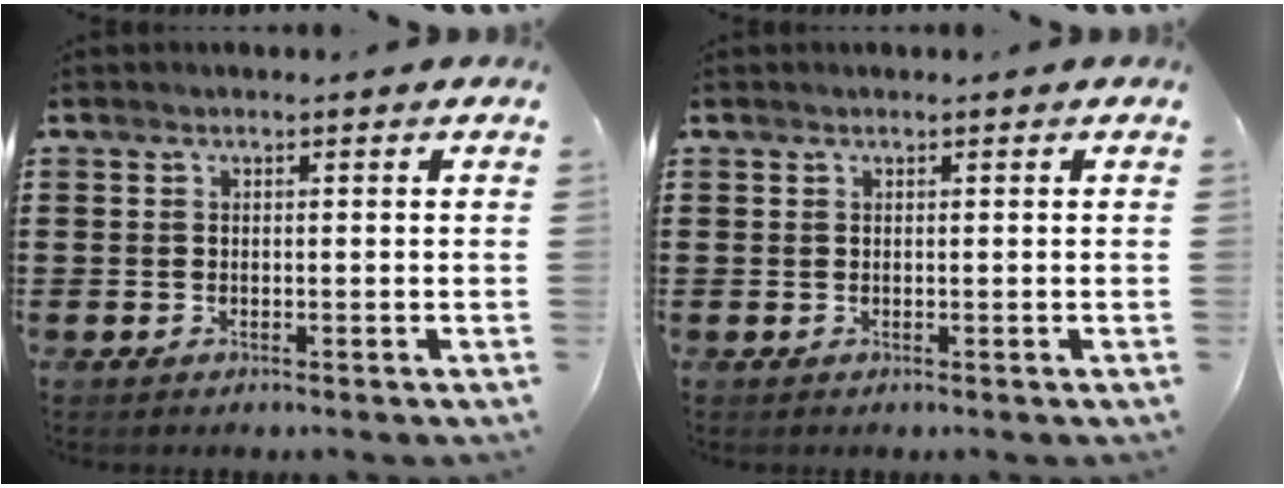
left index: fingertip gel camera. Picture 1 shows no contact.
{"total": 0.0}